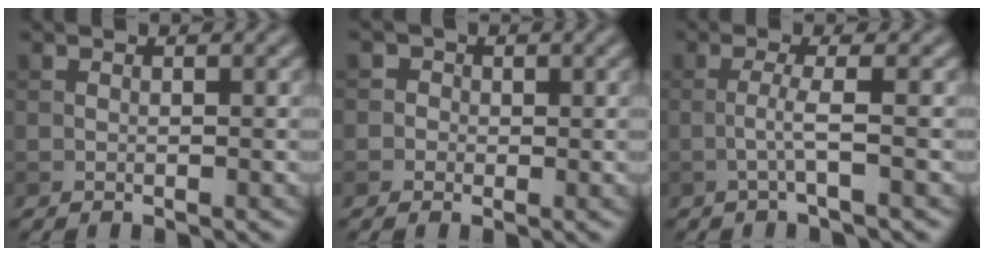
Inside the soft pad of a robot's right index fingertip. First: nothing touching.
{"total": 2.2, "force": [0.4, 2.1, 0.5], "torque": [0.018, 0.003, -0.010]}
{"total": 1.9, "force": [-0.6, 0.0, 1.8], "torque": [-0.038, 0.005, -0.017]}